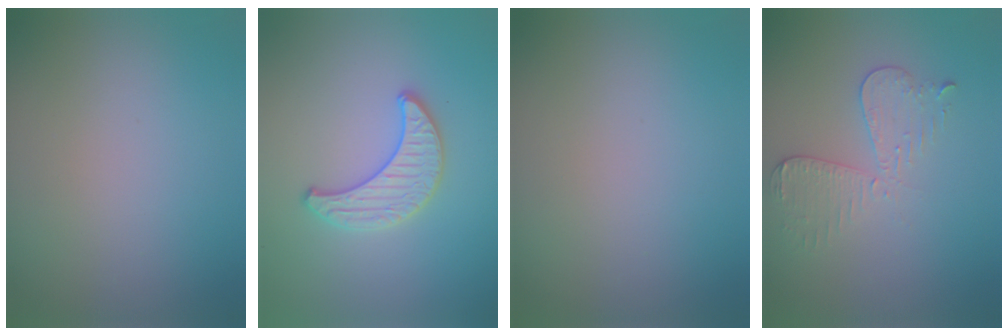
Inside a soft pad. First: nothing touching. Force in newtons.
{"total": 2.4, "press": 2.4, "slide": 0.1}
{"total": 0.0}
{"total": 2.9, "press": 2.7, "slide": 1.2}